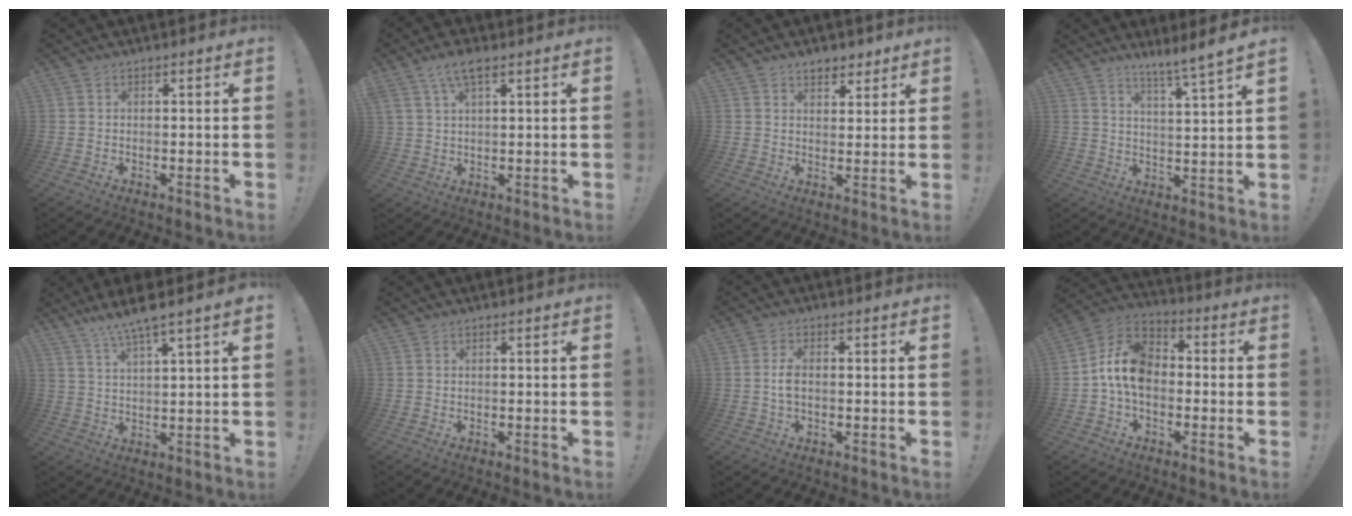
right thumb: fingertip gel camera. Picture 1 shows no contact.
{"total": 6.4, "force": [3.9, 2.3, 4.5], "torque": [-0.085, -0.005, 0.073]}
{"total": 4.8, "force": [3.5, 2.7, 1.7], "torque": [-0.006, -0.018, 0.061]}
{"total": 6.6, "force": [5.3, -1.3, 3.7], "torque": [-0.056, -0.049, 0.083]}
{"total": 7.5, "force": [6.0, -0.2, 4.4], "torque": [-0.086, -0.033, 0.103]}
{"total": 0.0}
{"total": 3.7, "force": [-0.5, 1.7, 3.3], "torque": [-0.078, 0.008, -0.011]}
{"total": 12.3, "force": [-1.1, 8.5, 8.9], "torque": [-0.161, 0.020, -0.017]}